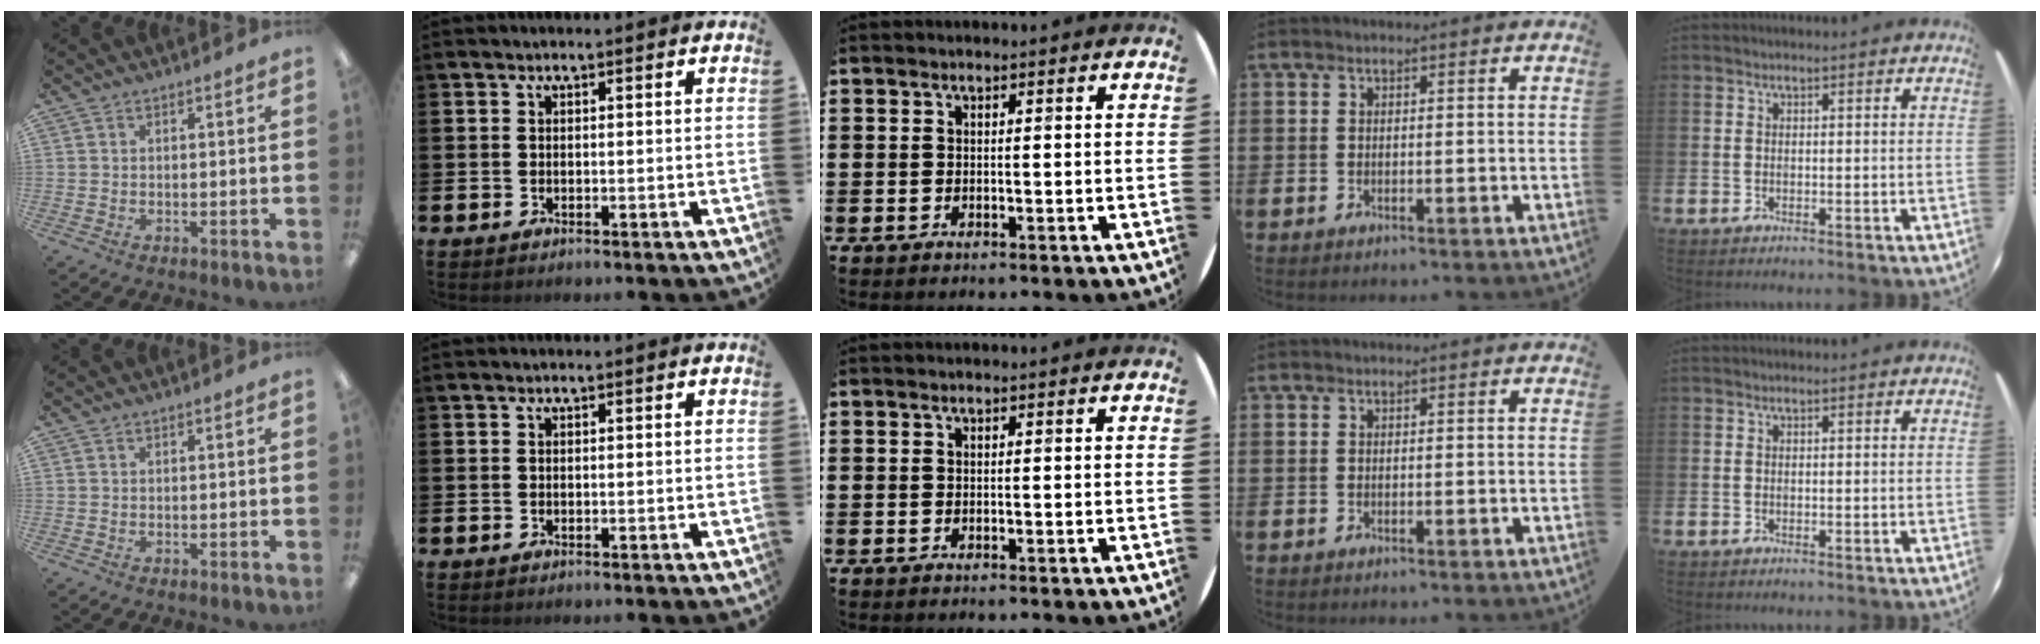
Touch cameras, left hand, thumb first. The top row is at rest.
{}